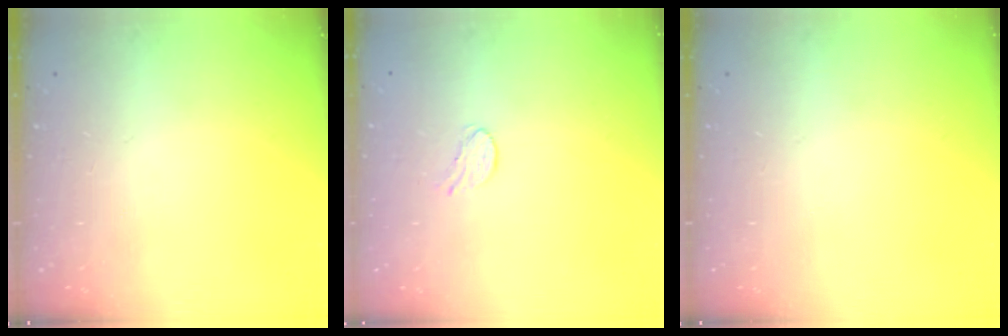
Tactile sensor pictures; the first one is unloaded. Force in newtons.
{"total": 5.7, "press": 5.7, "slide": 0.5}
{"total": 0.0}